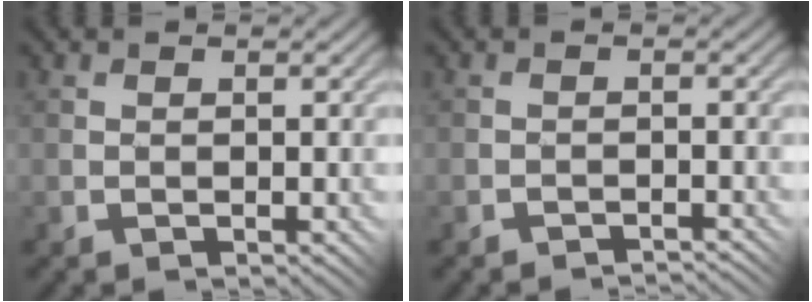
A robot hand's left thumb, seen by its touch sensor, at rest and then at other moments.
{"total": 1.4, "force": [-1.1, -0.6, -0.7], "torque": [0.015, 0.012, -0.027]}